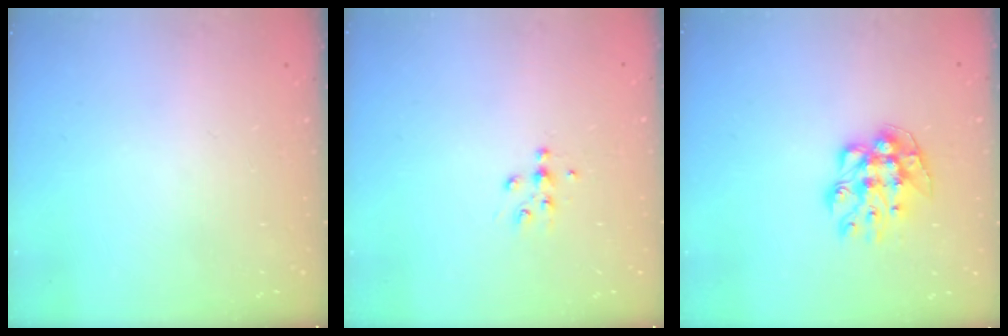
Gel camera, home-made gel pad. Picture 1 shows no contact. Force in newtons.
{"total": 4.9, "press": 4.9, "slide": 0.7}
{"total": 10.1, "press": 10.1, "slide": 0.5}